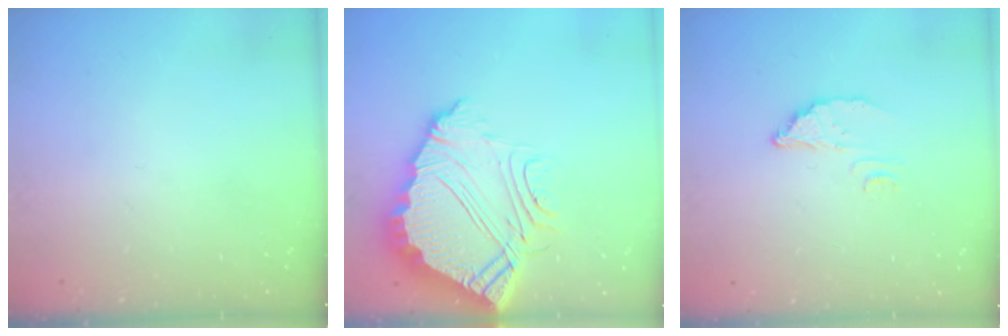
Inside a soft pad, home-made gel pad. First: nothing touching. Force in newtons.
{"total": 14.7, "press": 14.6, "slide": 1.3}
{"total": 2.8, "press": 2.8, "slide": 0.2}